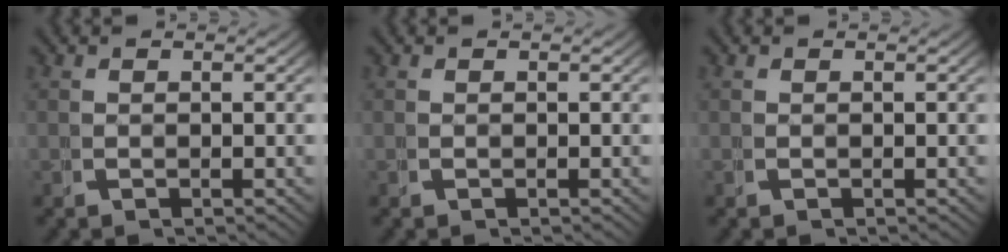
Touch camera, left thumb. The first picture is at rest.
{"total": 0.0}
{"total": 0.0}